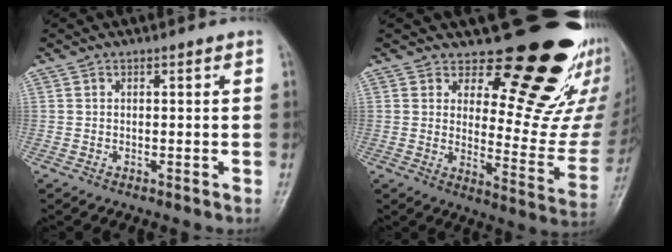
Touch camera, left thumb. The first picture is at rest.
{"total": 21.5, "force": [15.2, 9.0, 12.4], "torque": [-0.114, -0.130, 0.195]}